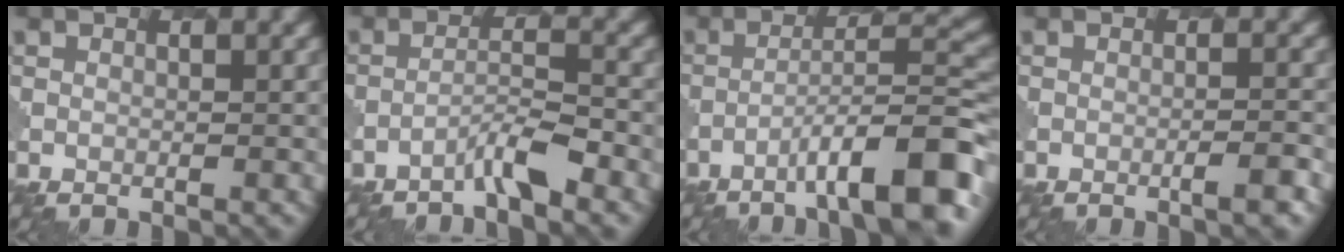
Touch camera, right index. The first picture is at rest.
{"total": 2.4, "force": [-2.1, 0.0, 1.3], "torque": [-0.023, 0.008, -0.043]}
{"total": 9.7, "force": [-5.8, 1.6, 7.6], "torque": [-0.112, 0.020, -0.090]}
{"total": 2.2, "force": [-1.0, 0.3, 1.9], "torque": [-0.020, 0.004, -0.023]}